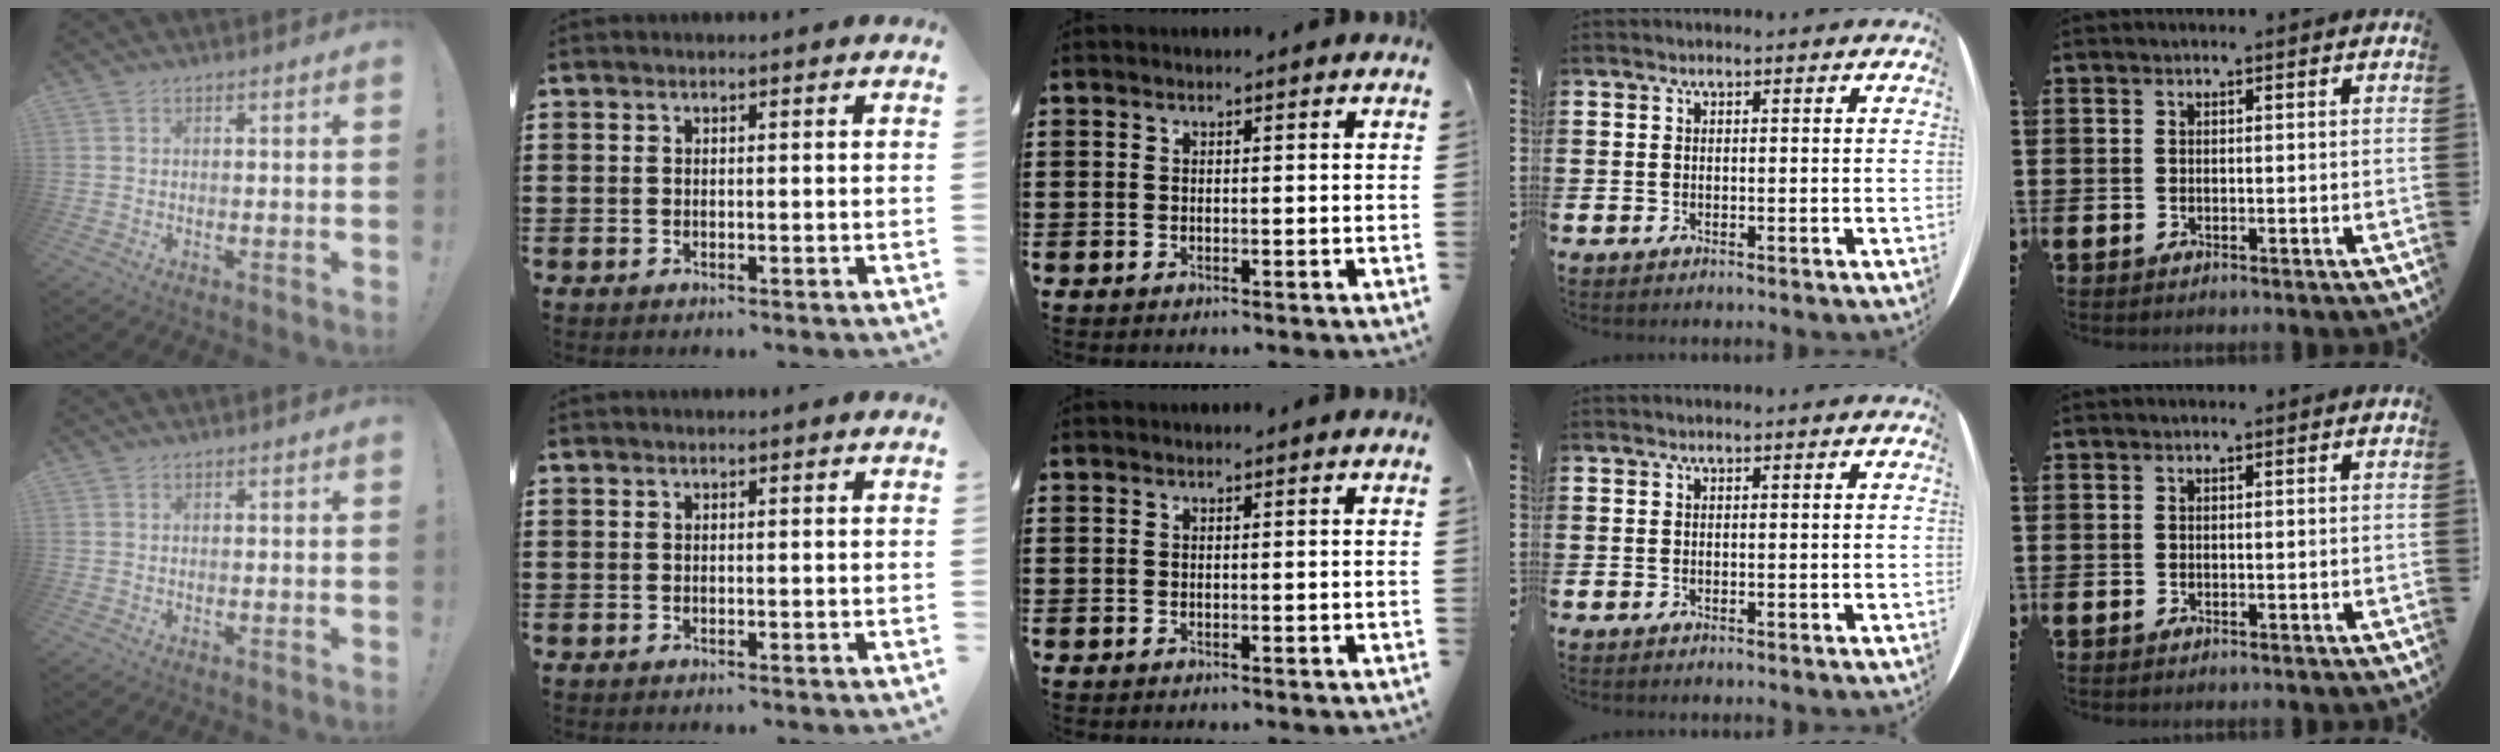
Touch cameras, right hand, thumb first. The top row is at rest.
{}